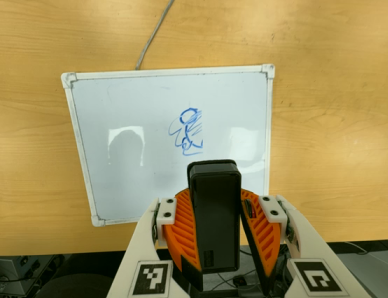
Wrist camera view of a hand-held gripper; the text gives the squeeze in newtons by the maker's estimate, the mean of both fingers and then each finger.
{"total": 8.6, "left": 9.0, "right": 8.3}